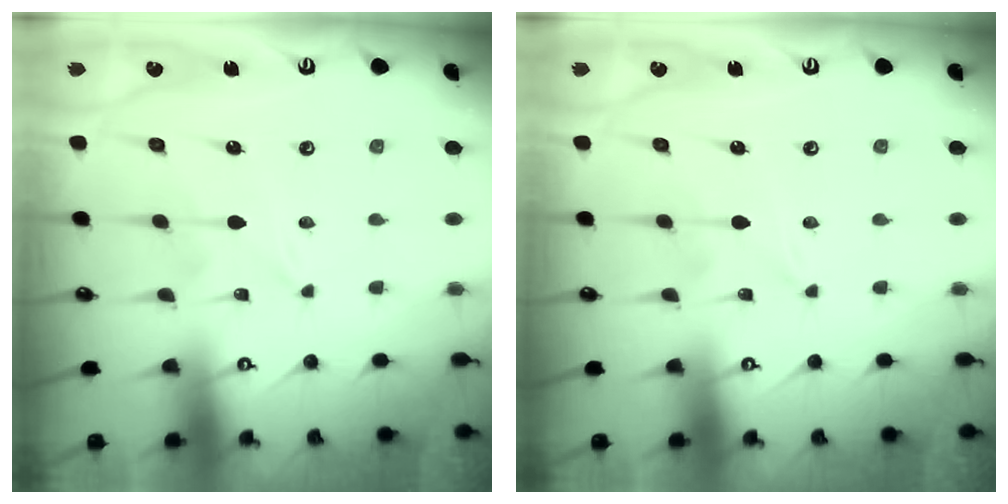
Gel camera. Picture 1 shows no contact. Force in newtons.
{"total": 0.0}